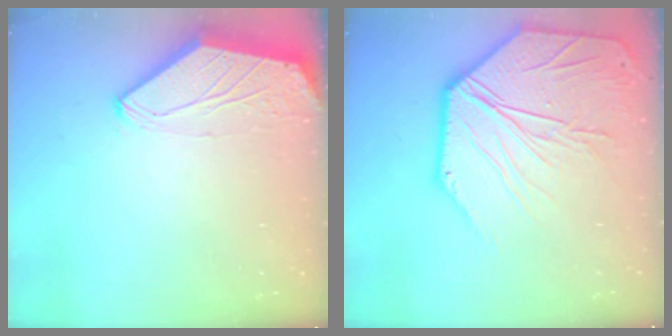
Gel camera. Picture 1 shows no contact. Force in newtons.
{"total": 14.4, "press": 14.3, "slide": 1.6}